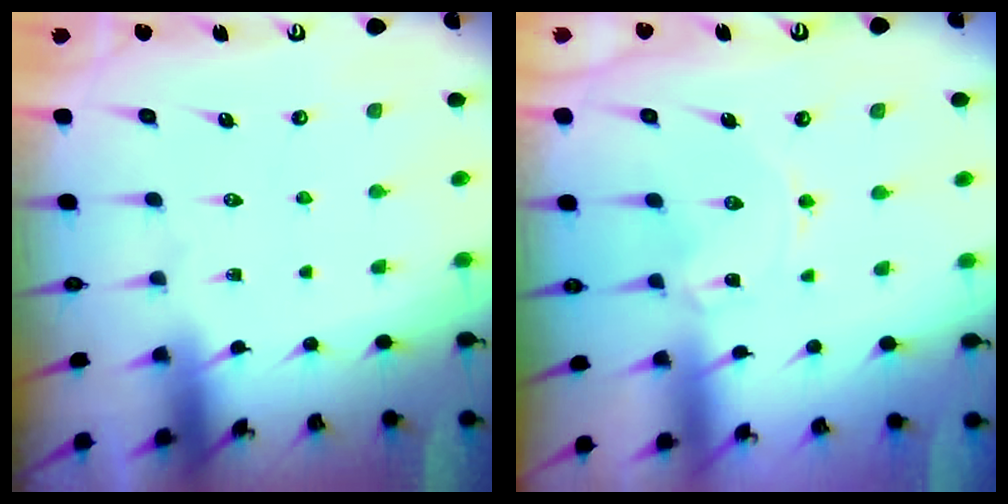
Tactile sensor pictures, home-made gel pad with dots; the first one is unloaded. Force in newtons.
{"total": 1.1, "press": 1.1, "slide": 0.2}